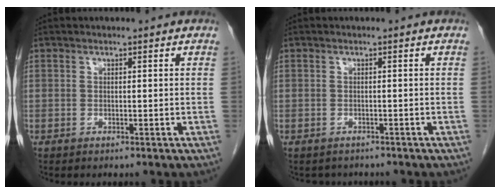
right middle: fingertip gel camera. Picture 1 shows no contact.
{"total": 2.2, "force": [-1.9, 1.1, 0.0], "torque": [-0.004, 0.000, -0.027]}